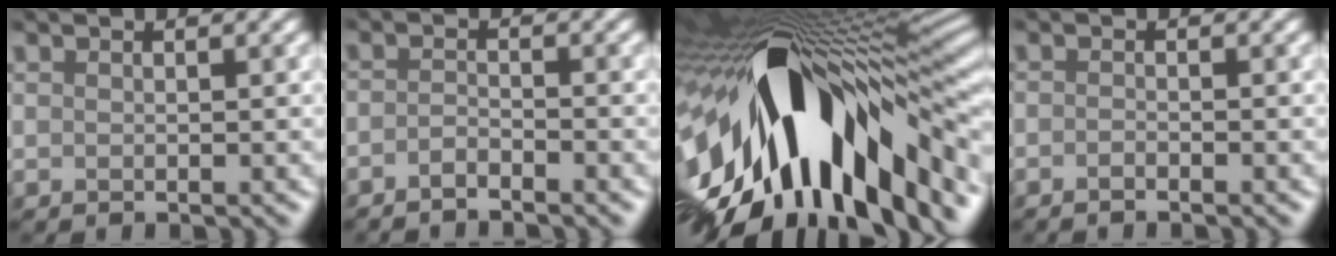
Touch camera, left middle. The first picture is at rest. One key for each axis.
{"total": 1.4, "fx": -1.3, "fy": 0.0, "fz": 0.5, "tx": -0.015, "ty": 0.006, "tz": -0.028}
{"total": 17.8, "fx": -5.4, "fy": 8.3, "fz": 14.8, "tx": -0.258, "ty": -0.009, "tz": -0.083}
{"total": 0.8, "fx": -0.7, "fy": -0.1, "fz": 0.4, "tx": -0.009, "ty": 0.004, "tz": -0.014}